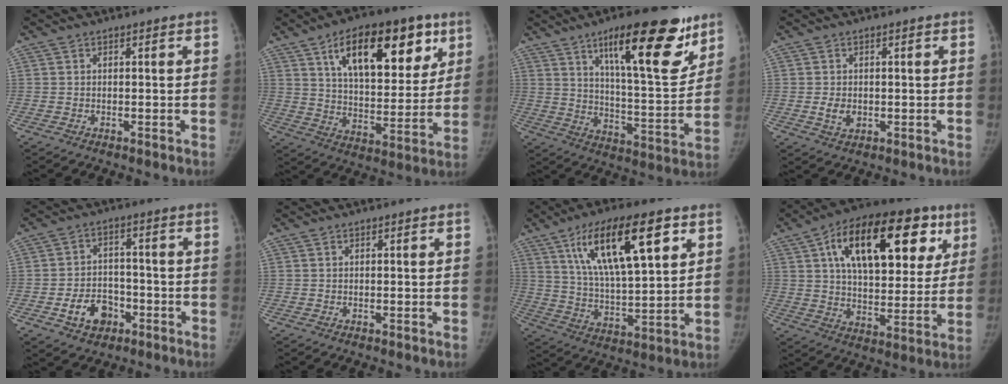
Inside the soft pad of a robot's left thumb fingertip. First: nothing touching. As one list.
[{"total": 22.1, "force": [10.8, 10.7, 16.0], "torque": [-0.196, -0.029, 0.175]}, {"total": 21.8, "force": [12.8, 6.4, 16.4], "torque": [-0.205, -0.062, 0.201]}, {"total": 3.0, "force": [-0.3, 2.2, 2.0], "torque": [-0.032, -0.002, 0.001]}, {"total": 8.0, "force": [-3.6, 6.0, 4.0], "torque": [-0.042, 0.027, -0.055]}, {"total": 0.0}, {"total": 20.0, "force": [8.9, 6.6, 16.6], "torque": [-0.261, -0.025, 0.157]}, {"total": 26.1, "force": [10.4, 13.6, 19.7], "torque": [-0.266, 0.008, 0.161]}]